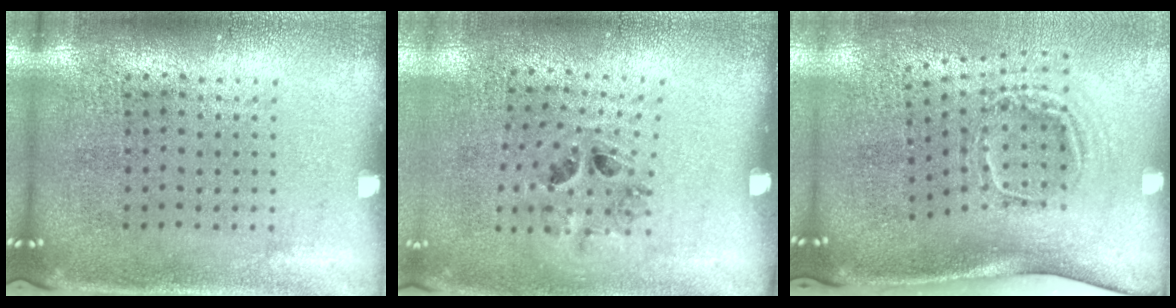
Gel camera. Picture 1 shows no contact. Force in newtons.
{"total": 1.3, "press": 0.8, "slide": 1.1}
{"total": 2.0, "press": 1.2, "slide": 1.6}